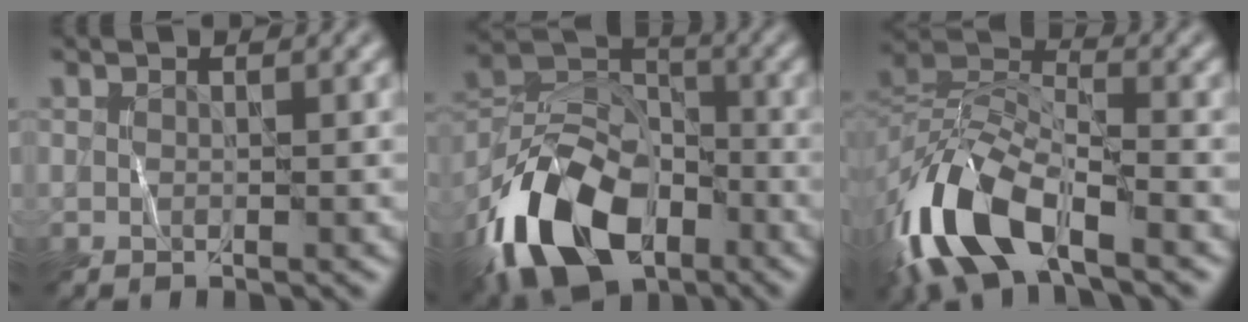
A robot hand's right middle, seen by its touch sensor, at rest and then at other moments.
{"total": 12.7, "force": [-6.9, 7.7, 7.4], "torque": [-0.147, -0.004, -0.139]}
{"total": 9.7, "force": [-5.5, 4.4, 6.7], "torque": [-0.141, 0.004, -0.118]}